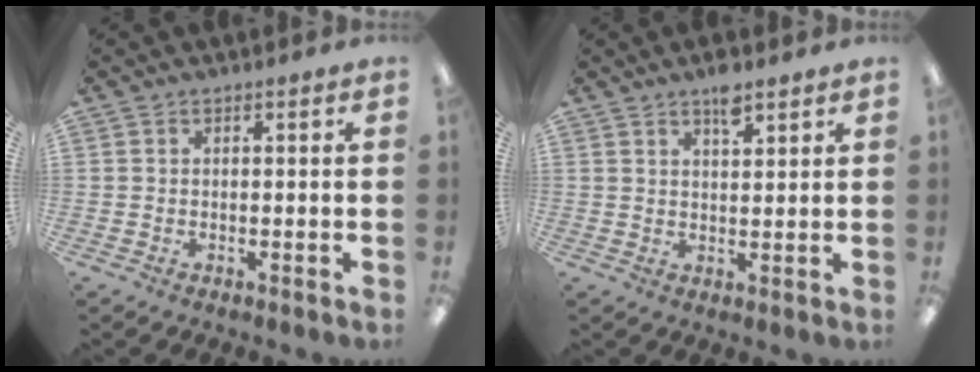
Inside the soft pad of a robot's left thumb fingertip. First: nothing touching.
{"total": 7.2, "force": [5.4, 2.4, 4.1], "torque": [-0.061, -0.030, 0.091]}